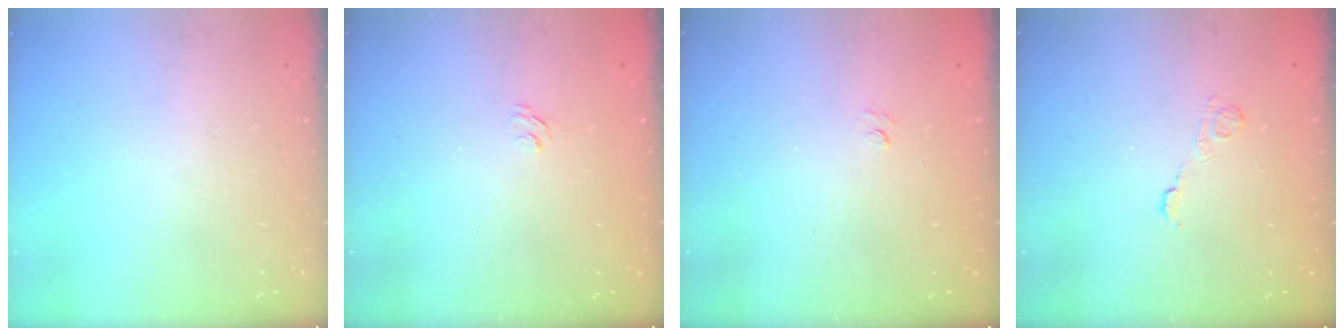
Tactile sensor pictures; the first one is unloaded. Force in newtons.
{"total": 2.1, "press": 1.6, "slide": 1.2}
{"total": 1.9, "press": 1.7, "slide": 0.9}
{"total": 3.7, "press": 3.4, "slide": 1.4}